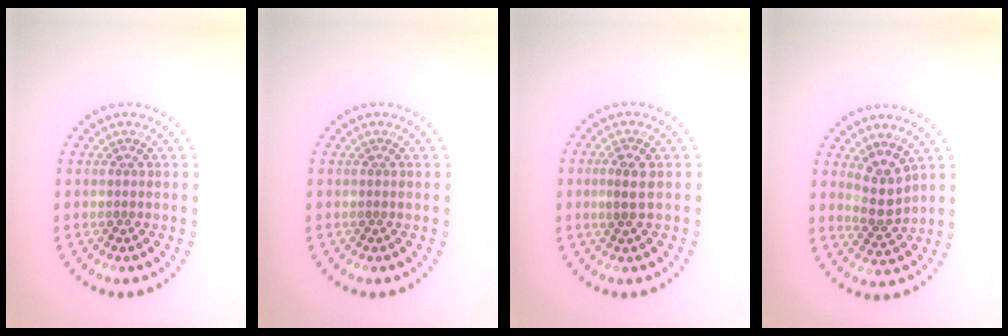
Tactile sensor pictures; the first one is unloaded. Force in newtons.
{"total": 0.0}
{"total": 1.9, "press": 1.8, "slide": 0.7}
{"total": 2.5, "press": 2.0, "slide": 1.4}